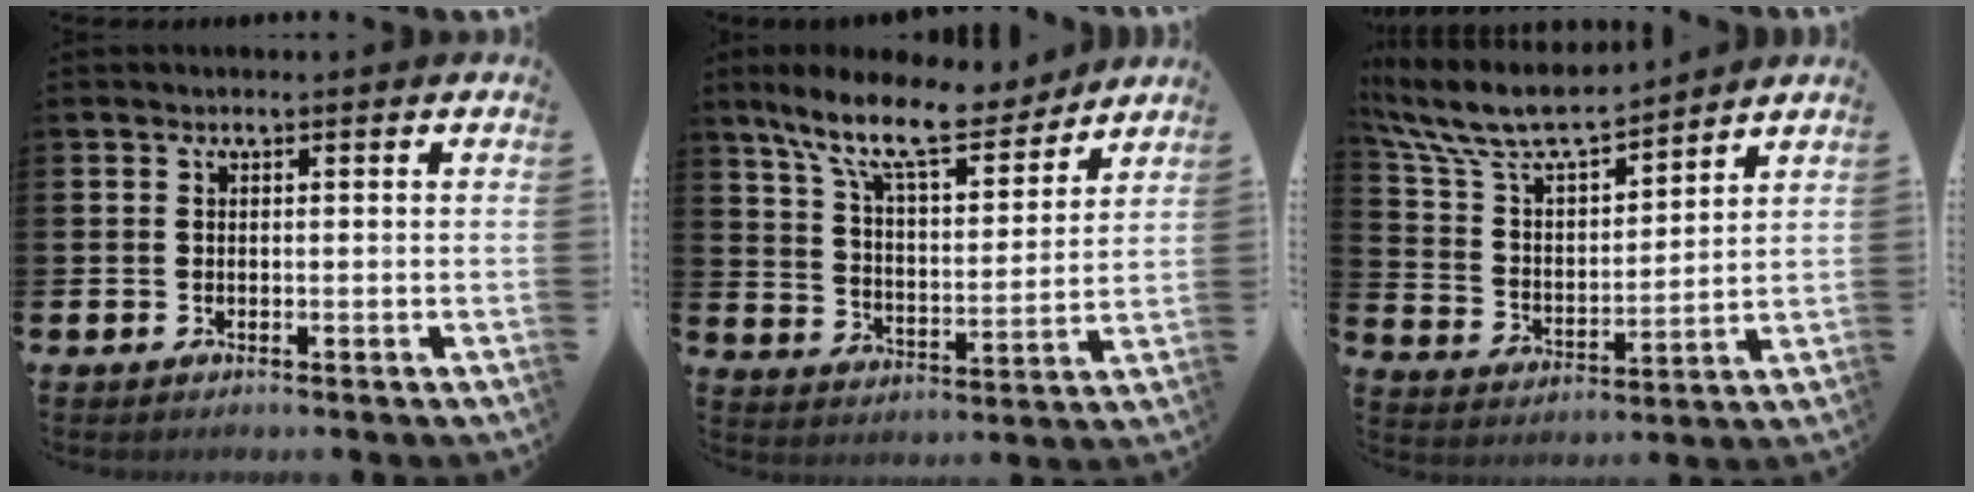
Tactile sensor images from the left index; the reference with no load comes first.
{"total": 12.6, "force": [10.3, 3.4, 6.3], "torque": [-0.144, -0.056, 0.178]}
{"total": 9.5, "force": [8.6, 1.9, 3.4], "torque": [-0.108, -0.054, 0.151]}